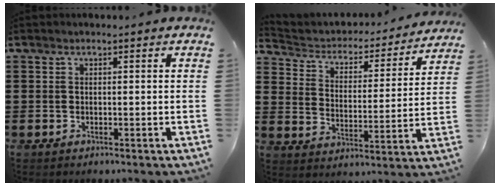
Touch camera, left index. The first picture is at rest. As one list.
[{"total": 3.0, "force": [2.7, 1.3, 0.4], "torque": [-0.029, -0.024, 0.036]}]